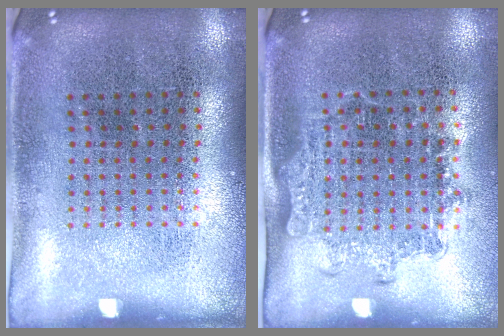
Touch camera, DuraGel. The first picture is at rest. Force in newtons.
{"total": 1.4, "press": 1.1, "slide": 0.8}